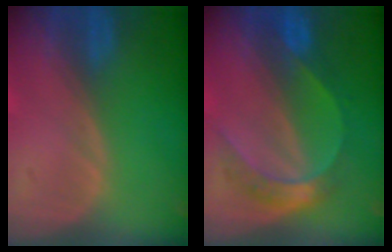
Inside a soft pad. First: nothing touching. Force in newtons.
{"total": 5.6, "press": 5.6, "slide": 0.2}